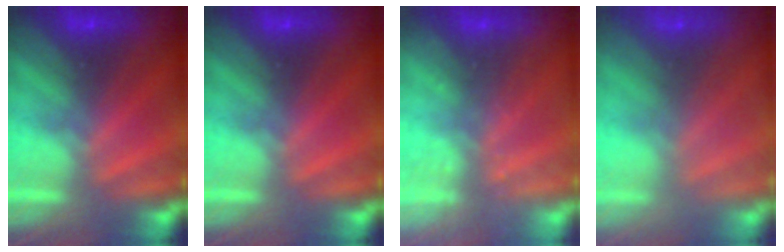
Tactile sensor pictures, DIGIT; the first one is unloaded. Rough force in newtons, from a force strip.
{"total": 0.0}
{"total": 2.1}
{"total": 8.5}